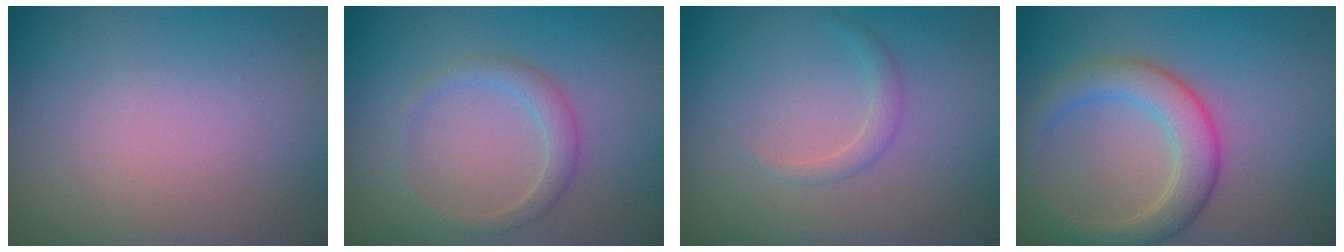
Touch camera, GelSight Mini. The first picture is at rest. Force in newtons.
{"total": 1.9, "press": 1.9, "slide": 0.1}
{"total": 0.7, "press": 0.7, "slide": 0.1}
{"total": 4.4, "press": 4.4, "slide": 0.3}